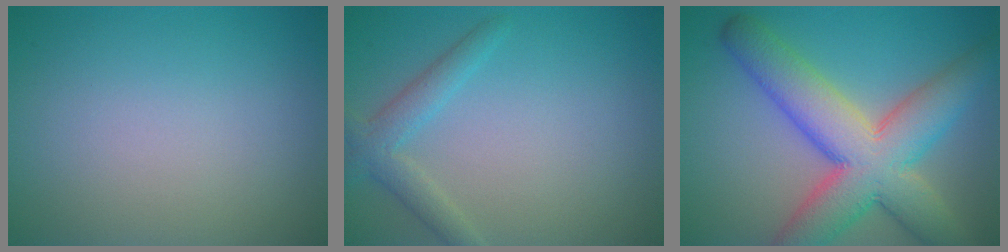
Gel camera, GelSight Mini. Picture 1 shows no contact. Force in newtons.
{"total": 2.6, "press": 2.6, "slide": 0.1}
{"total": 10.2, "press": 10.2, "slide": 0.5}